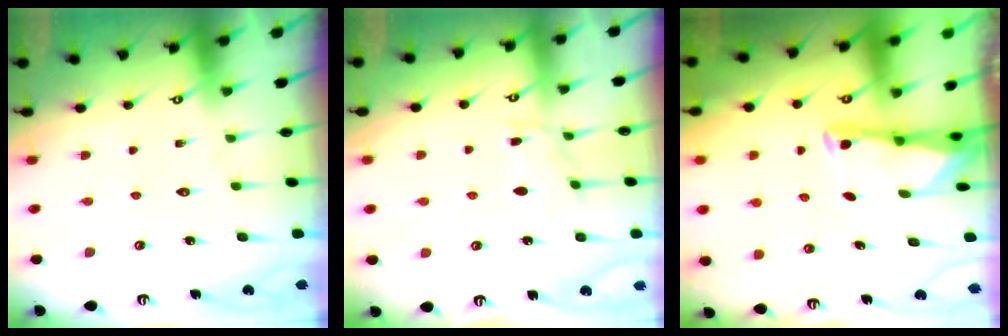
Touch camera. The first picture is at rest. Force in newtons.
{"total": 6.0, "press": 6.0, "slide": 0.7}
{"total": 3.3, "press": 3.3, "slide": 0.4}